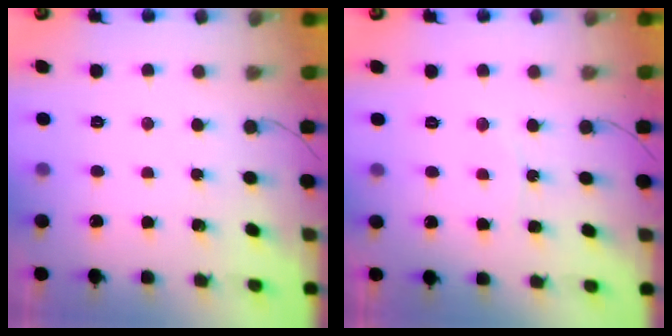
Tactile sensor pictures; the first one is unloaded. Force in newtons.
{"total": 5.6, "press": 5.5, "slide": 0.4}